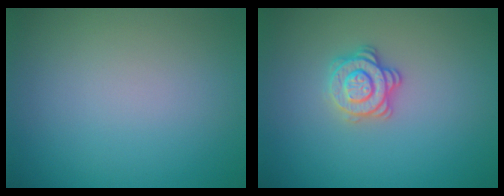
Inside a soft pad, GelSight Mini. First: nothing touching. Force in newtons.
{"total": 2.8, "press": 2.6, "slide": 1.1}